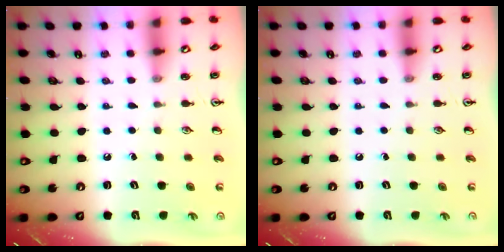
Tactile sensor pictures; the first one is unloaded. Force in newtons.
{"total": 0.0}